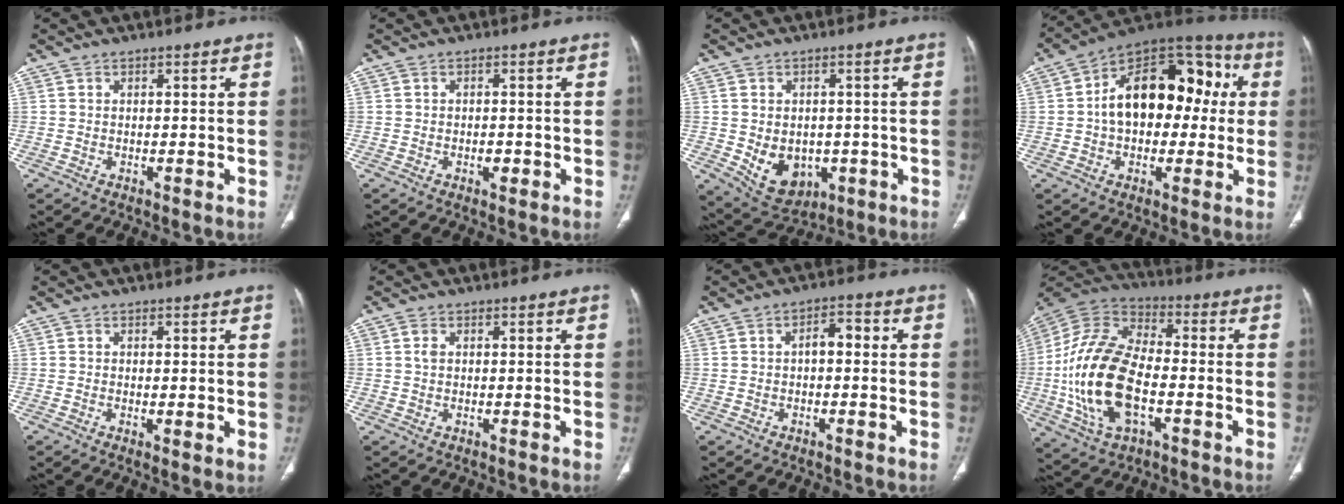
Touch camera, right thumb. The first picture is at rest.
{"total": 0.7, "force": [-0.4, 0.4, 0.4], "torque": [-0.007, 0.001, -0.006]}
{"total": 9.7, "force": [-2.1, 7.5, 5.9], "torque": [-0.068, 0.003, -0.008]}
{"total": 20.9, "force": [2.0, 13.2, 16.1], "torque": [-0.205, 0.049, 0.023]}
{"total": 1.7, "force": [-0.1, 0.5, 1.6], "torque": [-0.032, -0.009, -0.003]}
{"total": 1.2, "force": [0.2, 0.7, 0.9], "torque": [-0.017, 0.000, 0.002]}
{"total": 3.4, "force": [-0.1, 1.9, 2.8], "torque": [-0.036, 0.017, -0.009]}
{"total": 21.8, "force": [-3.8, 12.1, 17.7], "torque": [-0.355, 0.019, -0.070]}